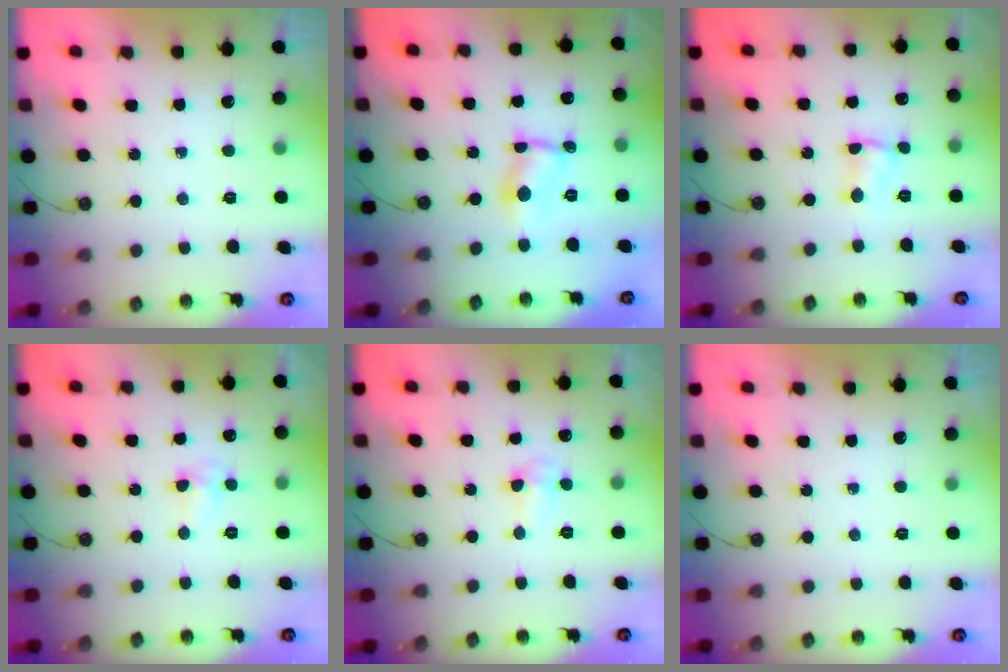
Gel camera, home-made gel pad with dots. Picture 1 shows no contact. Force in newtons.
{"total": 2.9, "press": 2.9, "slide": 0.2}
{"total": 2.6, "press": 2.6, "slide": 0.4}
{"total": 4.2, "press": 4.1, "slide": 0.6}
{"total": 2.8, "press": 2.6, "slide": 0.9}
{"total": 0.0}